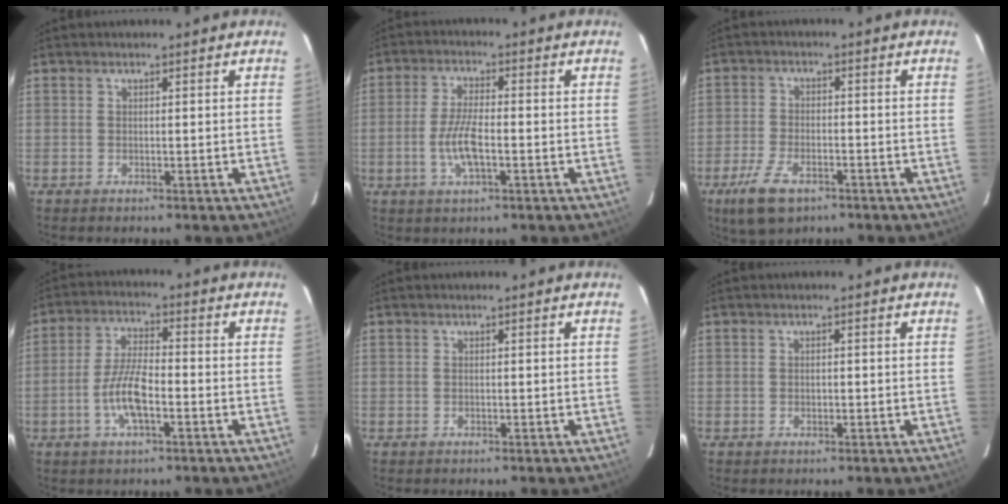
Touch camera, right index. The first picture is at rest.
{"total": 6.8, "force": [-1.9, 2.1, 6.1], "torque": [-0.128, -0.001, -0.038]}
{"total": 8.6, "force": [-5.2, 4.1, 5.5], "torque": [-0.135, -0.015, -0.094]}
{"total": 8.0, "force": [-2.9, 2.4, 7.0], "torque": [-0.146, 0.003, -0.057]}
{"total": 0.0}
{"total": 0.7, "force": [-0.3, 0.5, 0.4], "torque": [-0.005, 0.001, -0.004]}